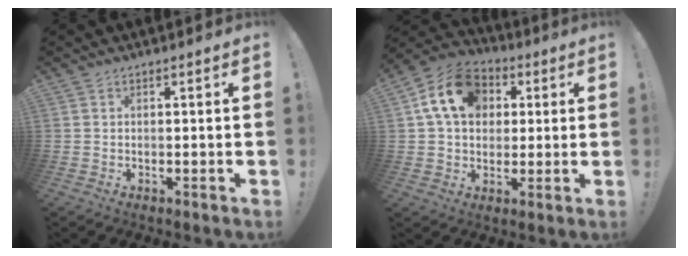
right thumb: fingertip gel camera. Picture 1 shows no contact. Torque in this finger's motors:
{"motor_torque": [0.21, 0.82, 1.09, 0.21, 0.45]}